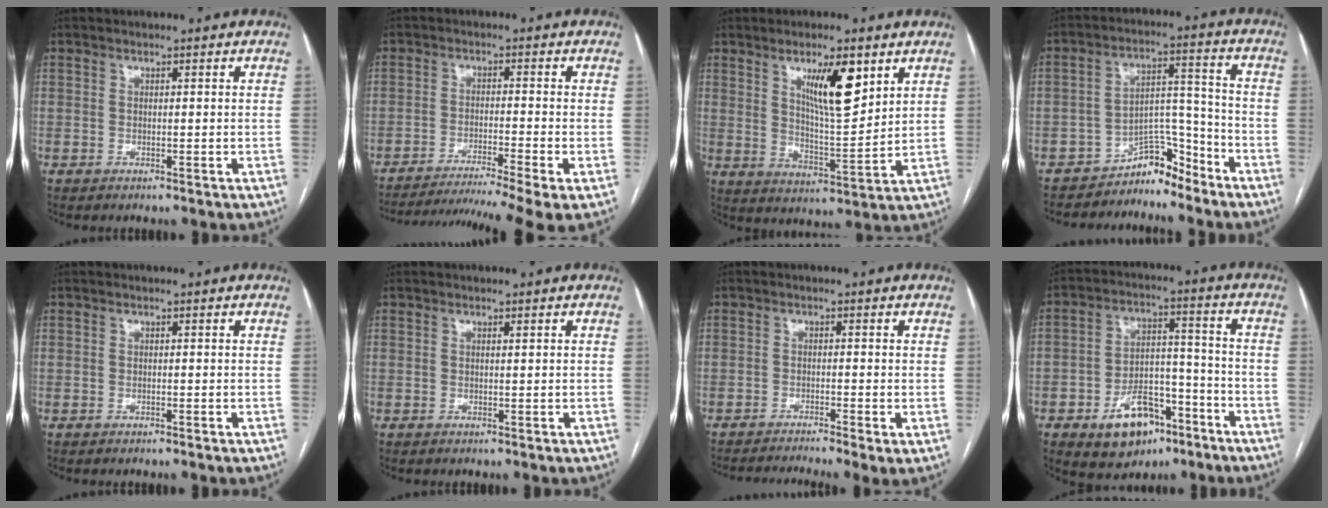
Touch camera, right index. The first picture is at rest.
{"total": 14.8, "force": [-12.0, -1.2, 8.7], "torque": [-0.126, -0.026, -0.184]}
{"total": 10.1, "force": [5.1, 1.9, 8.5], "torque": [-0.146, -0.007, 0.090]}
{"total": 6.3, "force": [-5.8, 2.1, 0.9], "torque": [-0.001, 0.050, -0.097]}
{"total": 0.0}
{"total": 0.0}
{"total": 7.2, "force": [-5.3, 0.1, 4.9], "torque": [-0.073, -0.007, -0.085]}
{"total": 11.9, "force": [-6.7, 6.7, 7.1], "torque": [-0.111, 0.020, -0.102]}